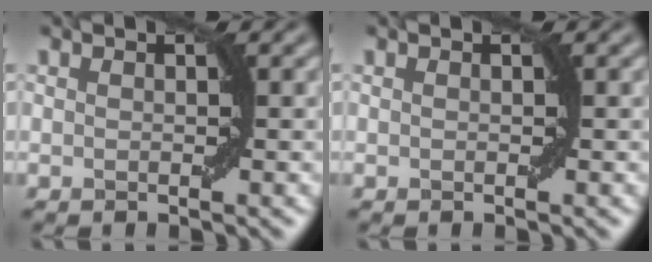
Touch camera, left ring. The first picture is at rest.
{"total": 0.0}